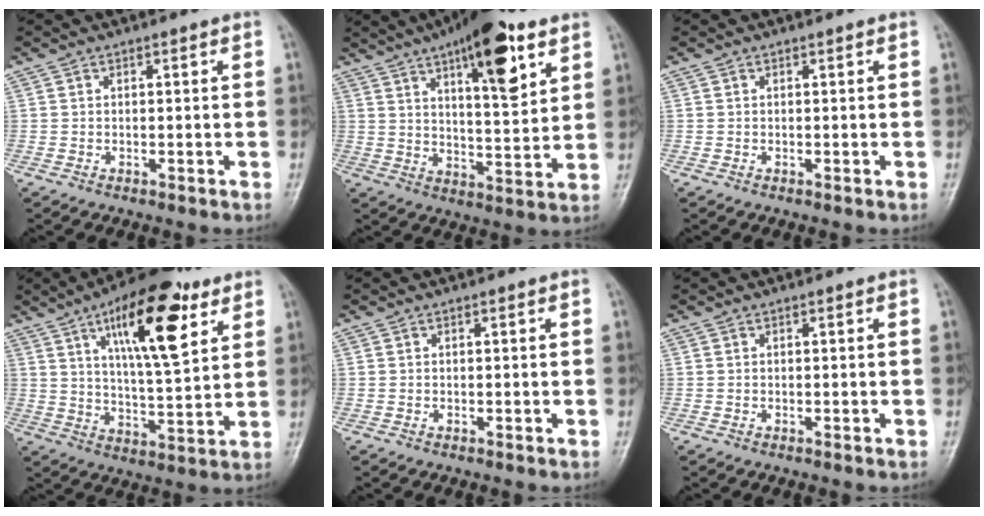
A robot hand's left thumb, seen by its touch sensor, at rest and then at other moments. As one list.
[{"total": 16.9, "force": [8.9, 5.4, 13.3], "torque": [-0.173, -0.035, 0.135]}, {"total": 0.0}, {"total": 18.4, "force": [8.6, 6.1, 15.1], "torque": [-0.210, -0.032, 0.138]}, {"total": 0.0}, {"total": 0.0}]